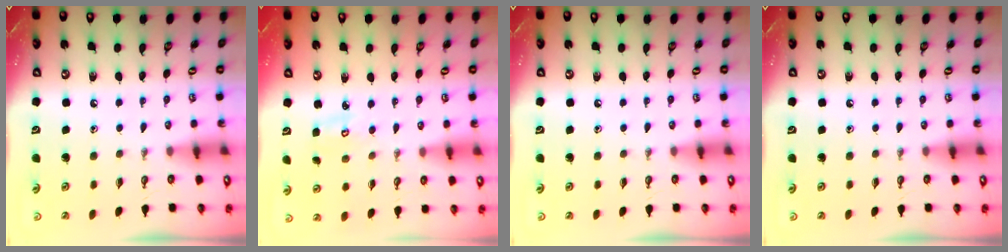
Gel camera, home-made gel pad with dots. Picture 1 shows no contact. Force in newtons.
{"total": 4.0, "press": 4.0, "slide": 0.3}
{"total": 0.0}
{"total": 0.0}